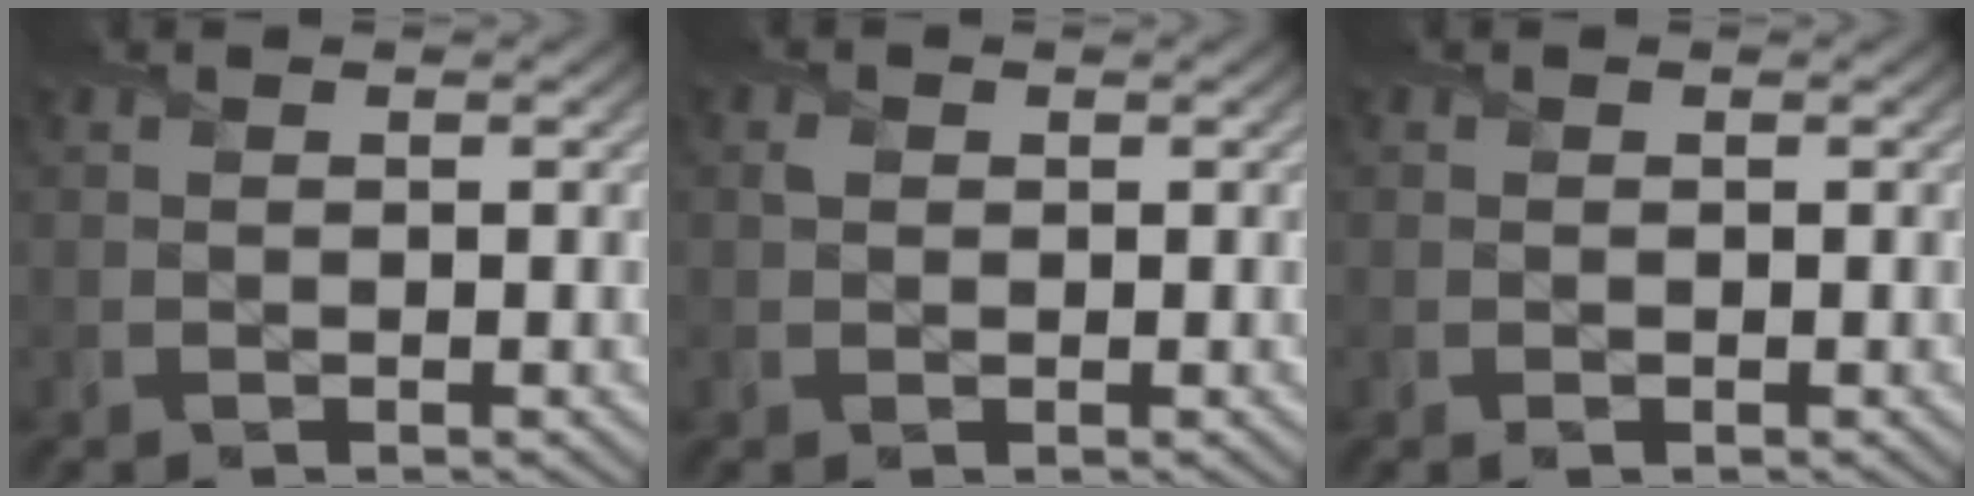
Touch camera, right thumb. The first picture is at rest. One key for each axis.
{"total": 1.0, "fx": 0.2, "fy": 1.0, "fz": 0.3, "tx": -0.008, "ty": -0.002, "tz": 0.001}
{"total": 0.7, "fx": -0.2, "fy": 0.6, "fz": 0.3, "tx": -0.006, "ty": -0.007, "tz": -0.004}